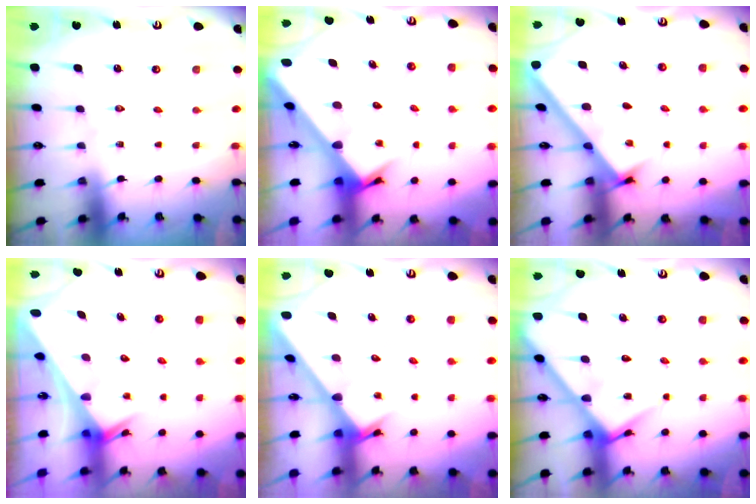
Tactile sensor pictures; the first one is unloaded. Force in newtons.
{"total": 4.3, "press": 4.3, "slide": 0.2}
{"total": 2.7, "press": 2.7, "slide": 0.3}
{"total": 2.4, "press": 2.4, "slide": 0.1}
{"total": 2.9, "press": 2.9, "slide": 0.1}
{"total": 9.1, "press": 9.1, "slide": 0.7}